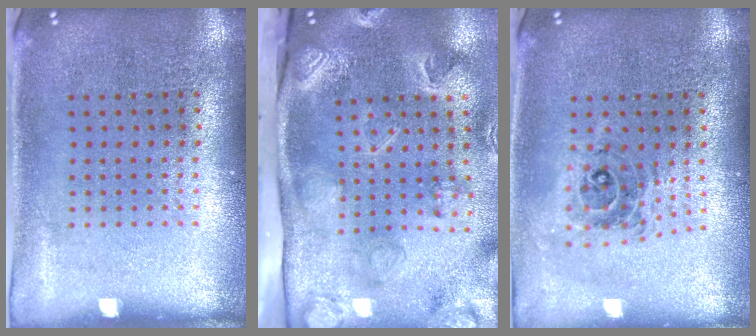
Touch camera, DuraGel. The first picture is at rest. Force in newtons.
{"total": 3.4, "press": 3.0, "slide": 1.6}
{"total": 0.7, "press": 0.7, "slide": 0.2}